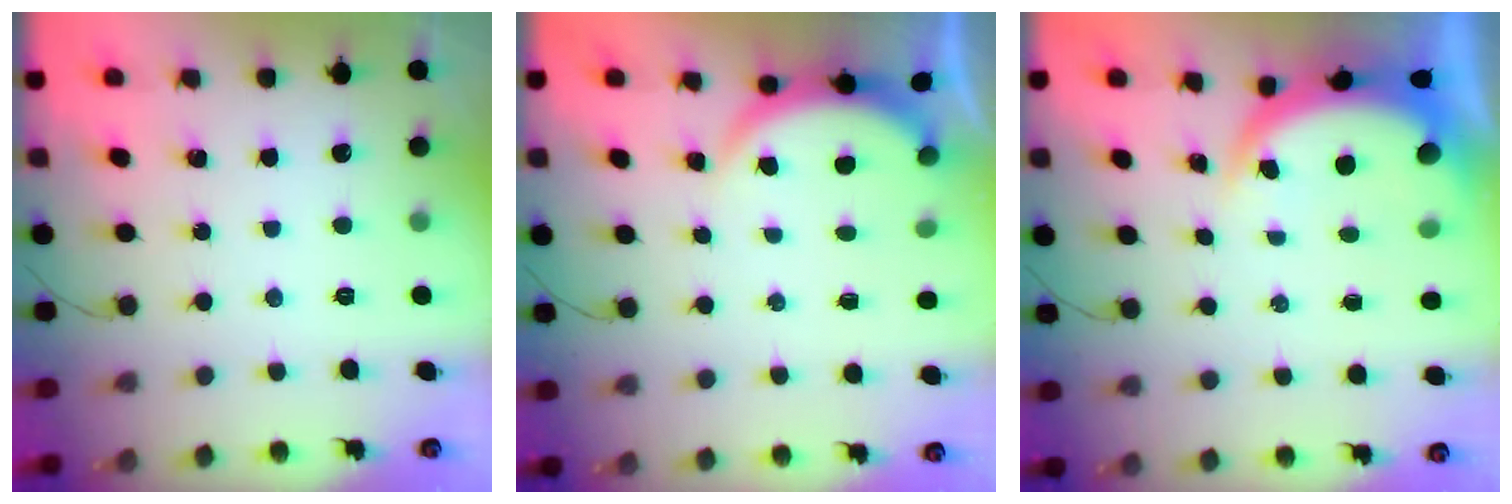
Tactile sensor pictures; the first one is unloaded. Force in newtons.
{"total": 3.3, "press": 3.2, "slide": 0.5}
{"total": 5.1, "press": 5.1, "slide": 0.1}